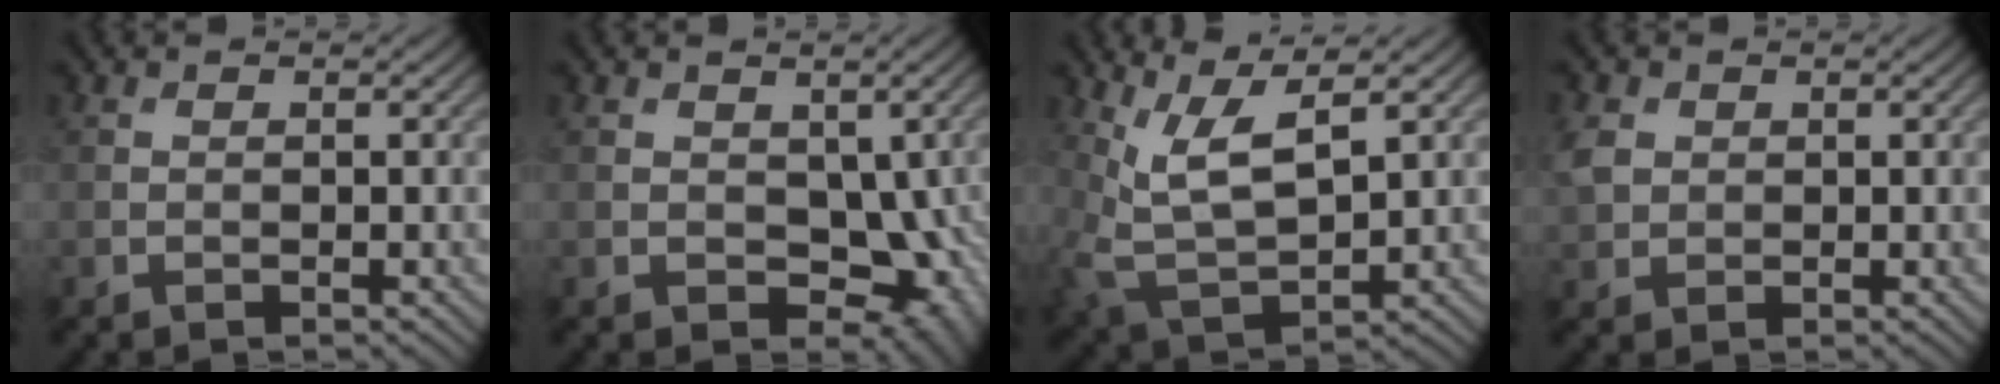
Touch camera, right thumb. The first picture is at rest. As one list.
[{"total": 7.9, "force": [-0.6, 5.5, 5.7], "torque": [-0.081, -0.029, 0.000]}, {"total": 8.0, "force": [3.4, 3.2, 6.5], "torque": [-0.161, -0.002, 0.070]}, {"total": 3.0, "force": [0.8, 2.5, 1.4], "torque": [-0.048, 0.004, 0.015]}]